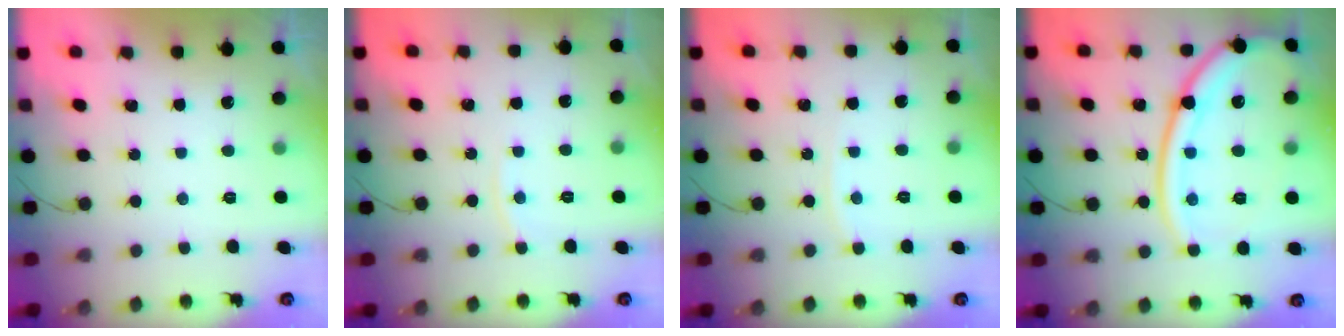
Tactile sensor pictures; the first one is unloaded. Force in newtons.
{"total": 2.9, "press": 2.9, "slide": 0.1}
{"total": 2.8, "press": 2.7, "slide": 0.3}
{"total": 18.8, "press": 18.7, "slide": 1.6}